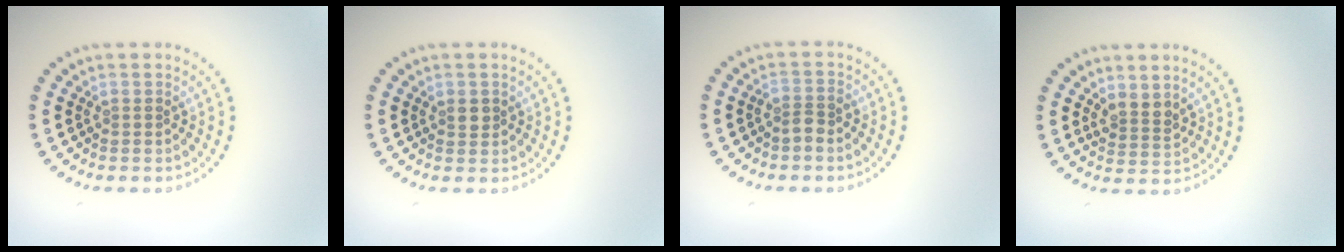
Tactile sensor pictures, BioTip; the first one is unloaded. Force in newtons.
{"total": 1.1, "press": 1.0, "slide": 0.4}
{"total": 1.5, "press": 1.3, "slide": 0.8}
{"total": 2.0, "press": 1.6, "slide": 1.2}